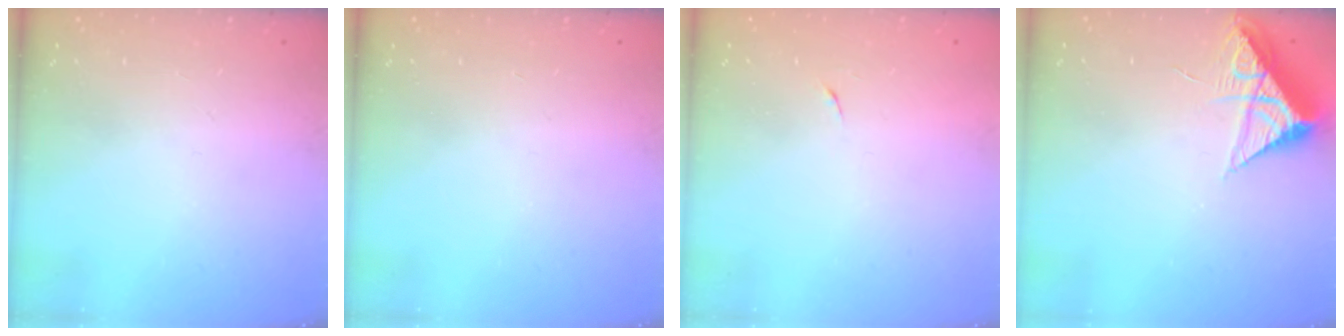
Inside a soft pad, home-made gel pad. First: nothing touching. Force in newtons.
{"total": 0.0}
{"total": 3.8, "press": 3.7, "slide": 0.8}
{"total": 8.5, "press": 8.5, "slide": 0.5}